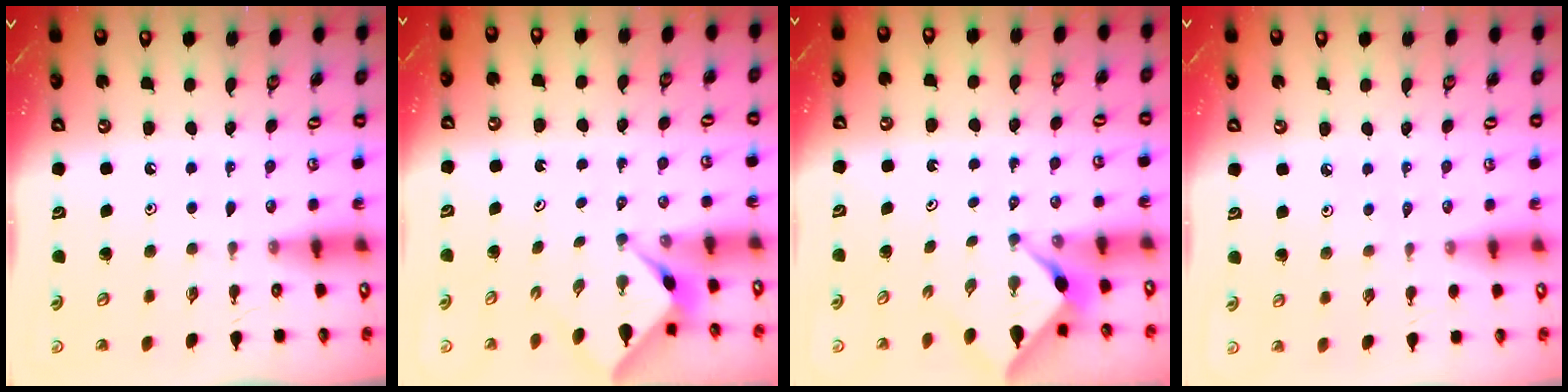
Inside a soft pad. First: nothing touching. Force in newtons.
{"total": 2.3, "press": 2.3, "slide": 0.3}
{"total": 2.2, "press": 2.2, "slide": 0.3}
{"total": 1.9, "press": 1.8, "slide": 0.4}